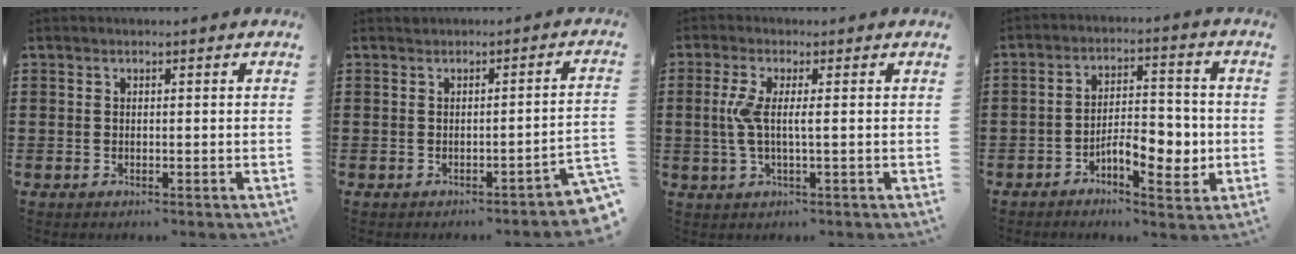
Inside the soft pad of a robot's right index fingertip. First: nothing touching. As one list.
[{"total": 1.3, "force": [-1.0, 0.0, 0.8], "torque": [-0.018, 0.001, -0.021]}, {"total": 4.4, "force": [0.1, 0.5, 4.4], "torque": [-0.106, -0.012, -0.007]}, {"total": 7.2, "force": [-2.7, 3.2, 5.9], "torque": [-0.082, 0.005, -0.049]}]